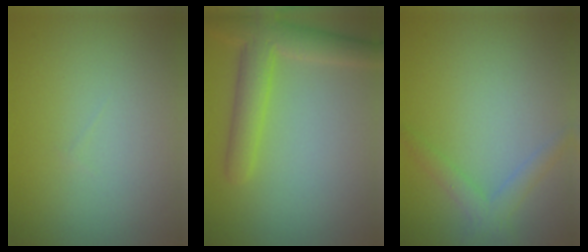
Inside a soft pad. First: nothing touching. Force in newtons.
{"total": 5.3, "press": 5.2, "slide": 0.4}
{"total": 2.2, "press": 2.2, "slide": 0.1}